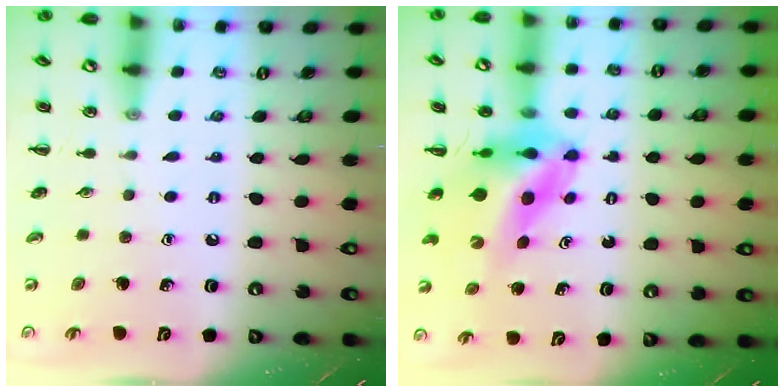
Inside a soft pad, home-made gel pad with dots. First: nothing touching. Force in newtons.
{"total": 9.5, "press": 9.0, "slide": 3.2}